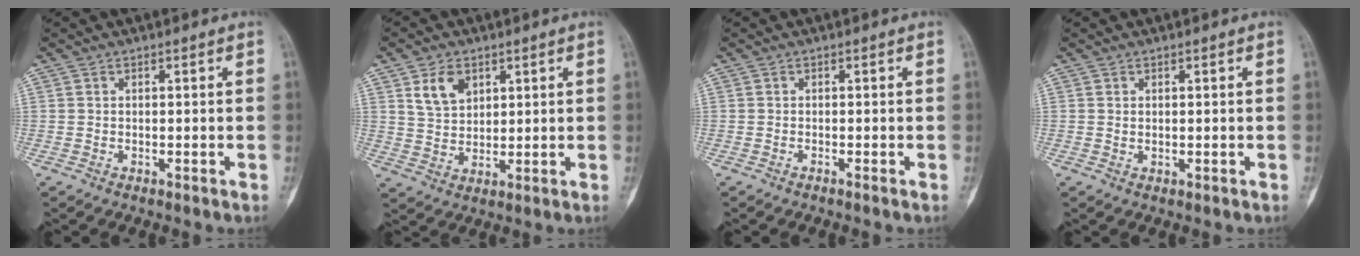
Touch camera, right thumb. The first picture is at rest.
{"total": 6.6, "force": [3.3, 4.4, 3.6], "torque": [-0.046, -0.018, 0.067]}
{"total": 0.0}
{"total": 0.6, "force": [0.4, 0.2, 0.4], "torque": [-0.002, -0.003, 0.007]}